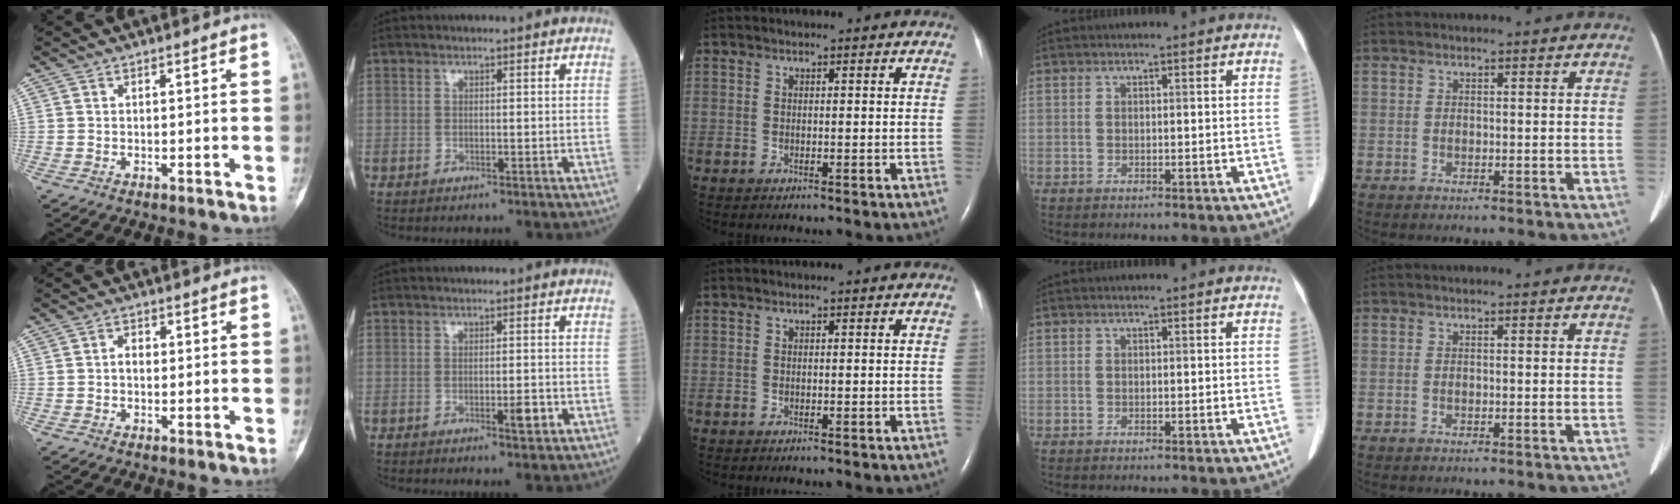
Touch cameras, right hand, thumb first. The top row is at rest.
{"thumb": {"total": 1.9, "force": [-0.1, 1.4, 1.3], "torque": [-0.011, 0.008, -0.006]}, "index": {"total": 2.0, "force": [-0.7, 0.4, 1.9], "torque": [-0.028, -0.001, -0.008]}}